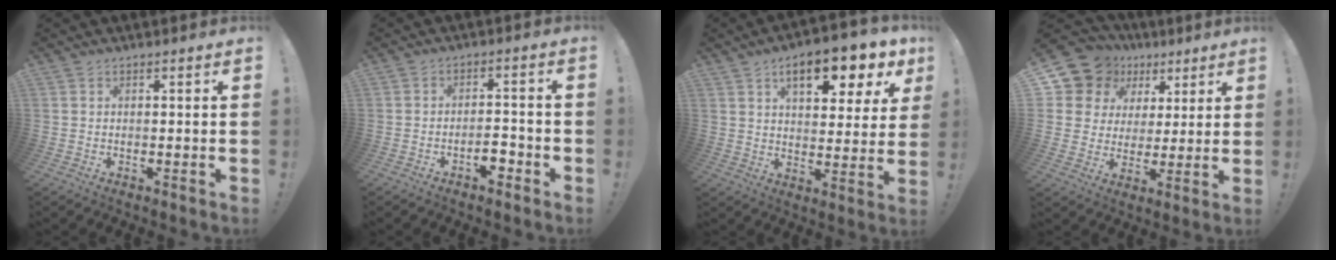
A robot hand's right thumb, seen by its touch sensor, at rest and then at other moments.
{"total": 5.0, "force": [-3.1, 2.1, 3.3], "torque": [-0.054, 0.020, -0.051]}
{"total": 13.2, "force": [6.9, 5.0, 10.1], "torque": [-0.137, -0.039, 0.106]}
{"total": 11.9, "force": [6.4, 9.5, 3.3], "torque": [-0.057, -0.043, 0.133]}